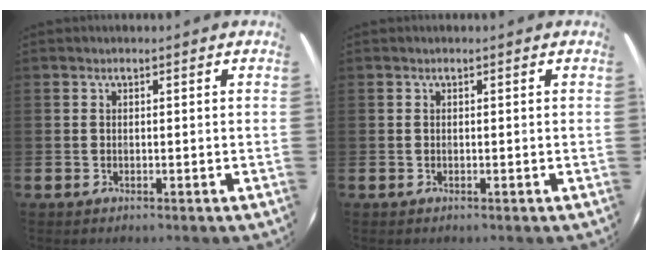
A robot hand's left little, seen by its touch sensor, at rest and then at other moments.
{"total": 0.0}